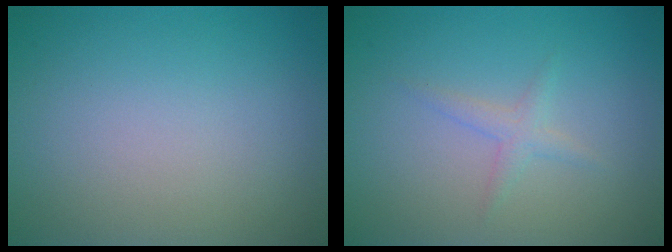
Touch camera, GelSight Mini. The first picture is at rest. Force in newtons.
{"total": 1.3, "press": 1.3, "slide": 0.1}